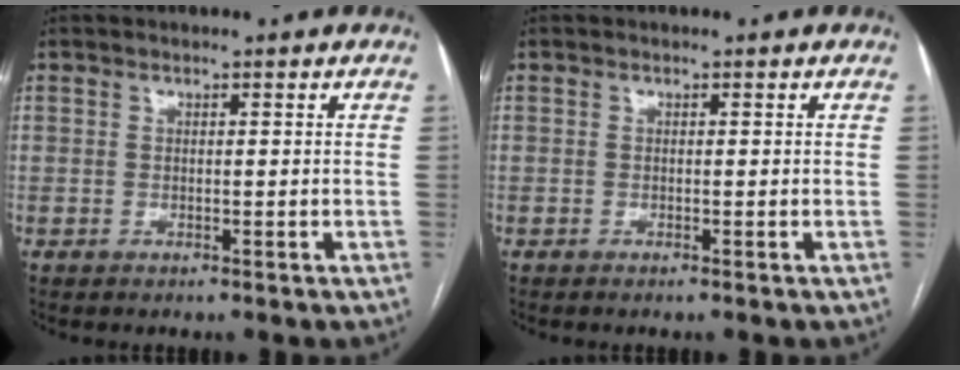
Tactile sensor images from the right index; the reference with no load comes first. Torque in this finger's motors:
{"motor_torque": [0.02, -0.03, 0.04, 0.01]}